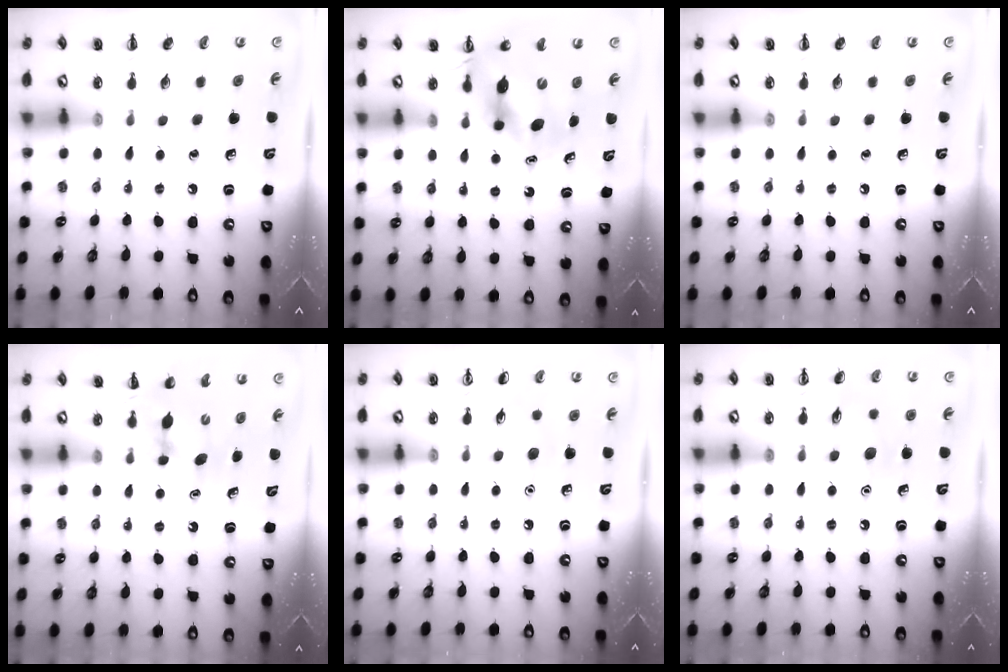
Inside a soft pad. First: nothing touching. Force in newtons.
{"total": 10.0, "press": 9.6, "slide": 2.7}
{"total": 0.0}
{"total": 4.7, "press": 4.6, "slide": 1.0}
{"total": 4.4, "press": 4.2, "slide": 1.4}
{"total": 8.3, "press": 8.3, "slide": 1.1}